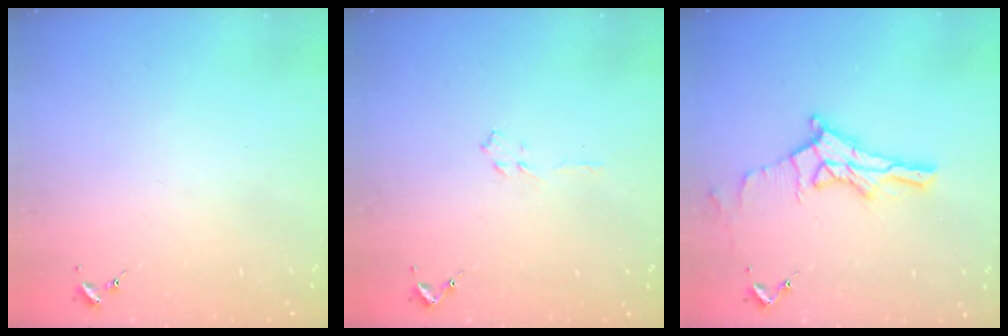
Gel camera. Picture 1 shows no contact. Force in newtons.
{"total": 3.3, "press": 3.3, "slide": 0.4}
{"total": 12.5, "press": 12.4, "slide": 0.8}